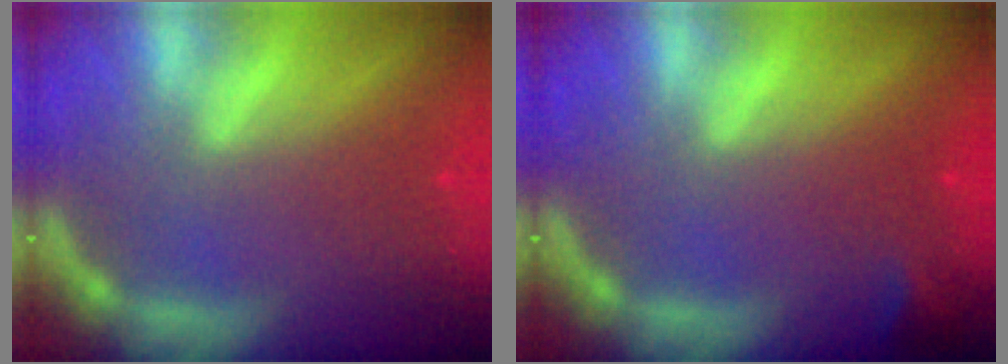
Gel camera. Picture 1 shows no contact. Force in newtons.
{"total": 1.4}